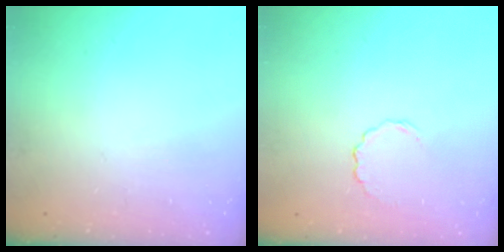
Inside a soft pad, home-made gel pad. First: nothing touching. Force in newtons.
{"total": 3.9, "press": 3.6, "slide": 1.3}